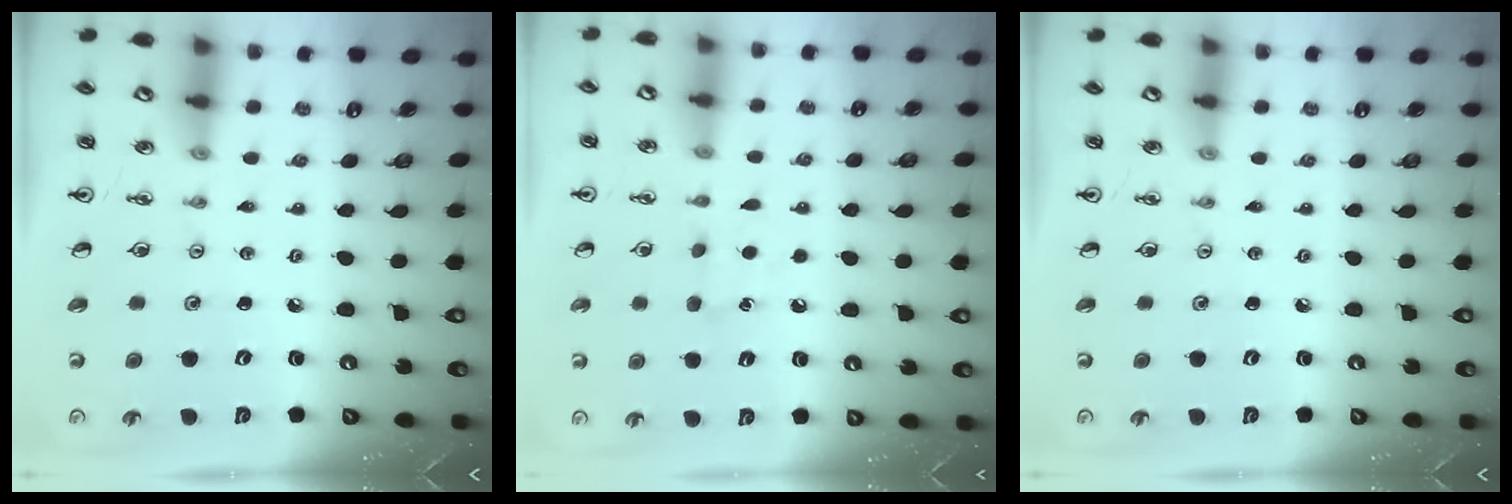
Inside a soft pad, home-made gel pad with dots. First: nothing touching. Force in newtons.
{"total": 5.6, "press": 5.5, "slide": 0.7}
{"total": 0.0}